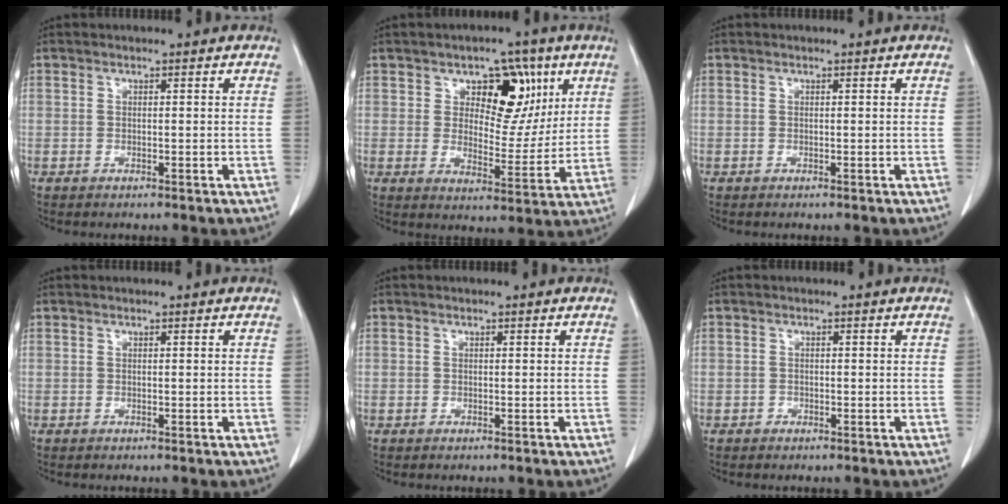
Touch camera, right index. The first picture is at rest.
{"total": 10.3, "force": [4.5, 6.1, 7.0], "torque": [-0.086, 0.013, 0.071]}
{"total": 0.0}
{"total": 0.0}
{"total": 0.5, "force": [-0.1, 0.5, -0.1], "torque": [0.004, 0.006, -0.005]}
{"total": 0.9, "force": [-0.4, 0.8, -0.1], "torque": [-0.002, 0.005, -0.009]}